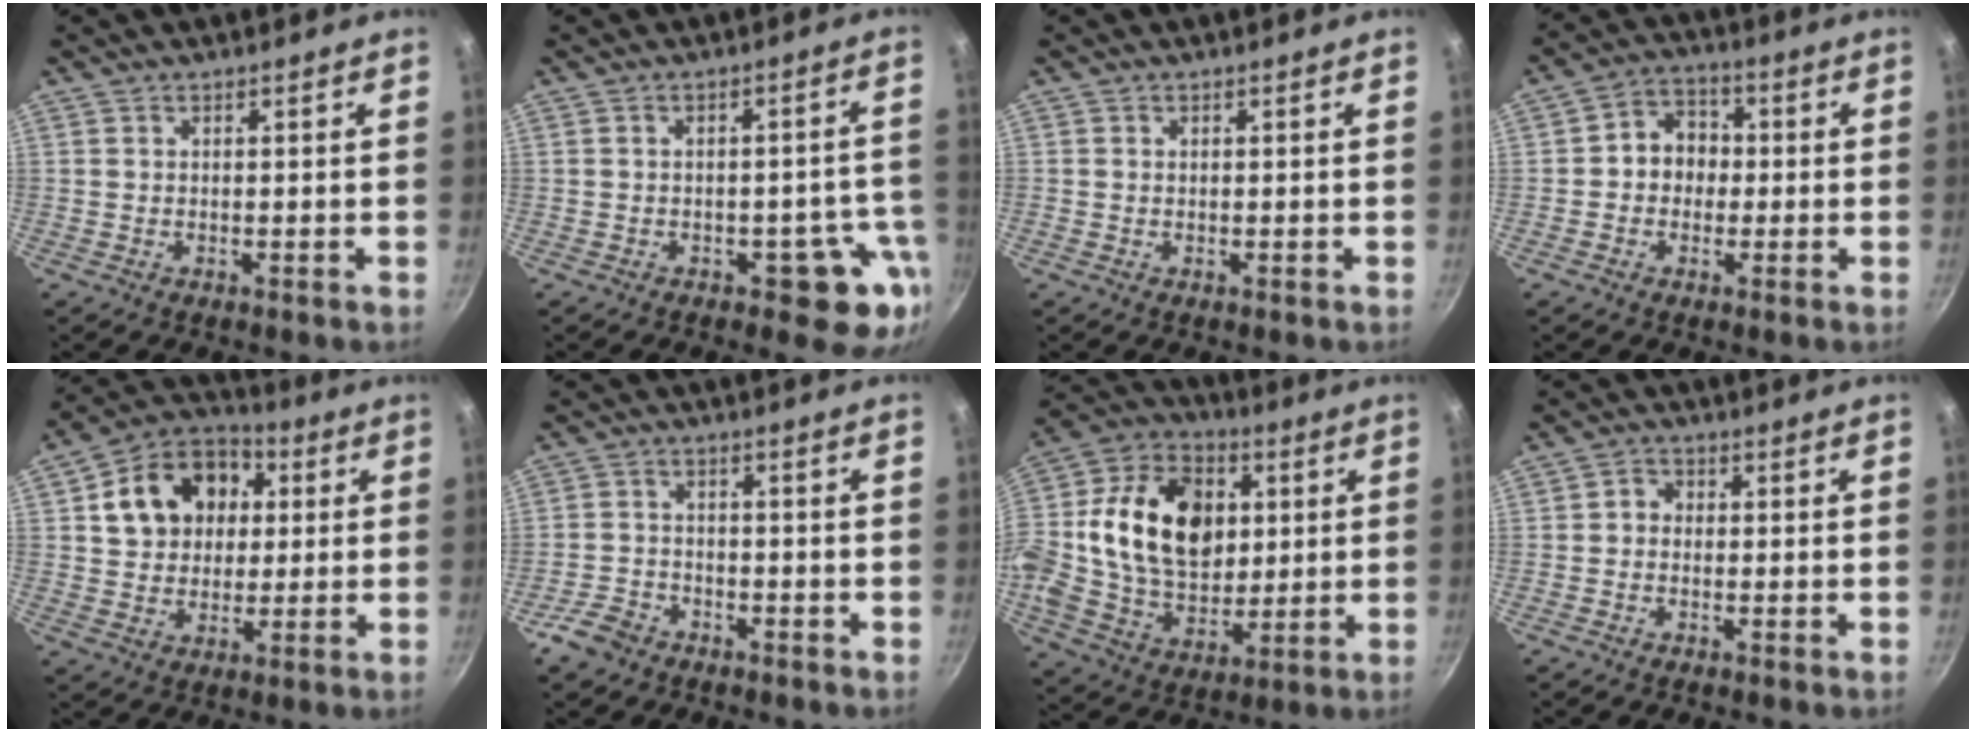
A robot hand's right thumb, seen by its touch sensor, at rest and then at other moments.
{"total": 8.5, "force": [-3.7, 4.7, 6.1], "torque": [-0.012, 0.036, -0.038]}
{"total": 0.0}
{"total": 7.0, "force": [-0.2, 6.0, 3.6], "torque": [-0.019, 0.018, -0.016]}
{"total": 15.4, "force": [3.3, 12.3, 8.6], "torque": [-0.119, 0.026, 0.044]}
{"total": 5.2, "force": [-3.5, 3.5, 1.8], "torque": [-0.032, 0.034, -0.063]}
{"total": 26.0, "force": [3.8, 18.6, 17.7], "torque": [-0.310, 0.023, 0.061]}
{"total": 2.3, "force": [-0.3, 2.0, 1.1], "torque": [-0.013, 0.010, -0.013]}